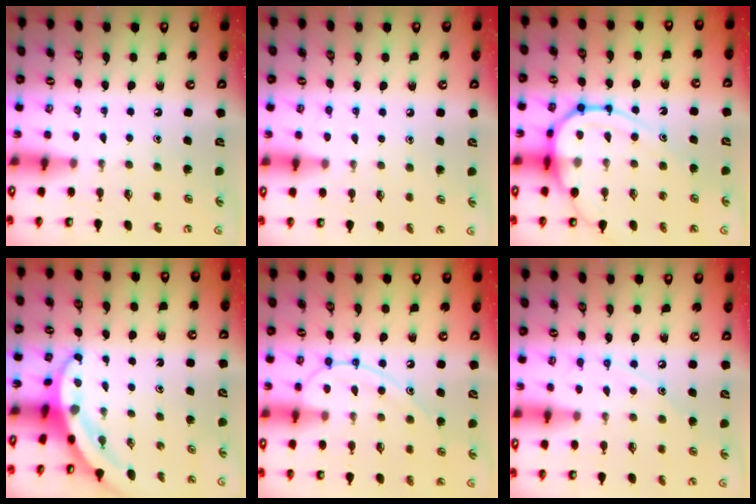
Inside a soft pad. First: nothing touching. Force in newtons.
{"total": 4.6, "press": 4.6, "slide": 0.3}
{"total": 14.0, "press": 14.0, "slide": 1.4}
{"total": 3.9, "press": 3.9, "slide": 0.5}
{"total": 14.0, "press": 14.0, "slide": 1.3}
{"total": 7.8, "press": 7.8, "slide": 0.8}